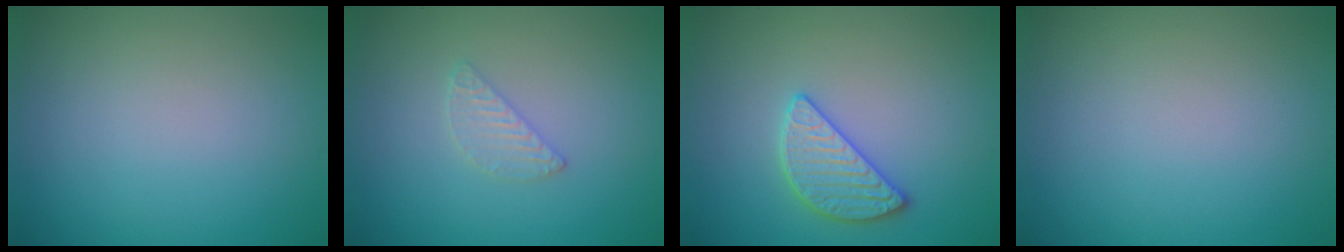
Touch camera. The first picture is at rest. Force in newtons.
{"total": 1.5, "press": 1.5, "slide": 0.2}
{"total": 2.8, "press": 2.8, "slide": 0.3}
{"total": 0.0}